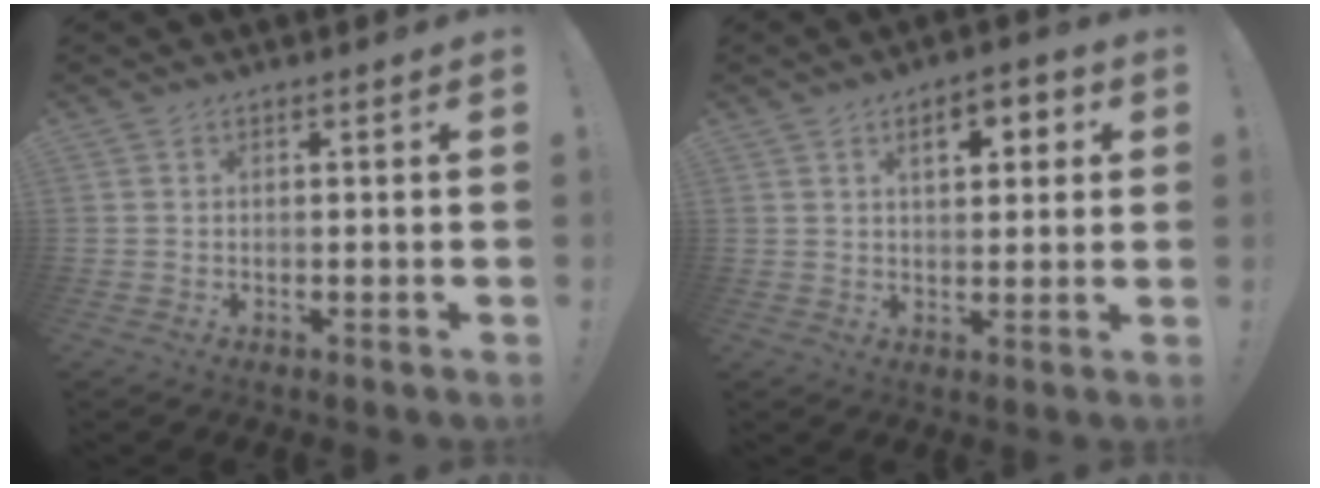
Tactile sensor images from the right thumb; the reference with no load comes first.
{"total": 7.1, "force": [2.4, 3.8, 5.6], "torque": [-0.067, -0.004, 0.031]}